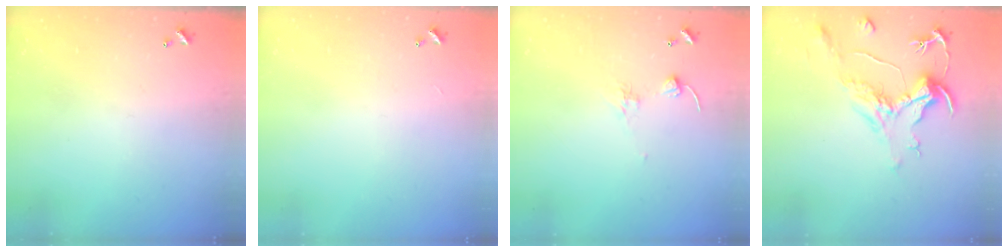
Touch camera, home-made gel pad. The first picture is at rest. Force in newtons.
{"total": 2.6, "press": 2.6, "slide": 0.3}
{"total": 1.7, "press": 1.5, "slide": 0.7}
{"total": 2.1, "press": 1.7, "slide": 1.3}